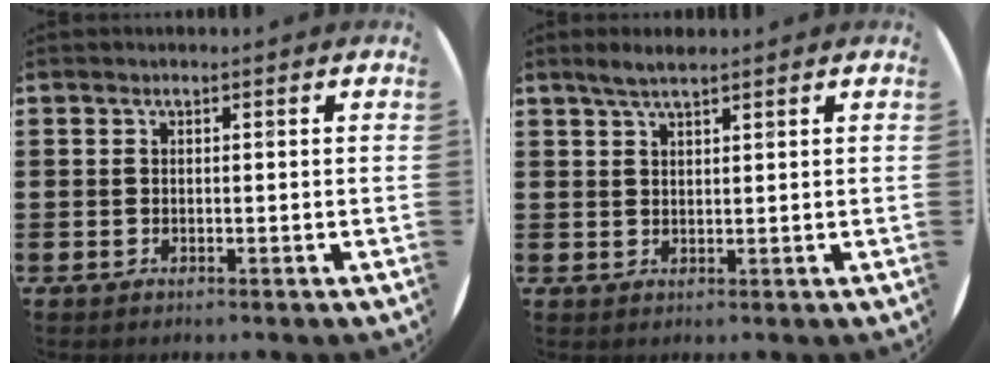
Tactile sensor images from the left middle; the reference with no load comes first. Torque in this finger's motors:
{"motor_torque": [0.26, -0.21, 0.05, 0.04]}